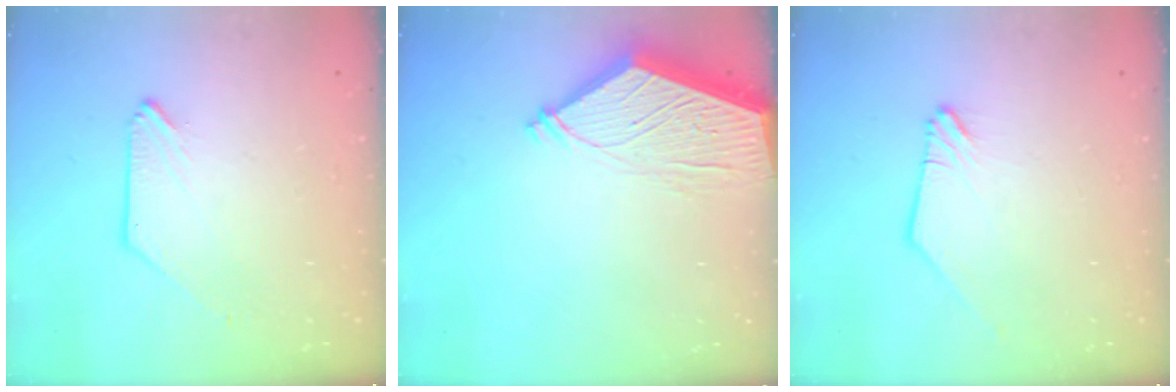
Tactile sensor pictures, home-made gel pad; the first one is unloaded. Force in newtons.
{"total": 6.6, "press": 6.5, "slide": 0.9}
{"total": 0.0}